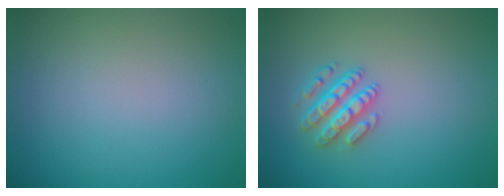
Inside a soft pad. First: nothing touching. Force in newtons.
{"total": 2.9, "press": 2.9, "slide": 0.7}